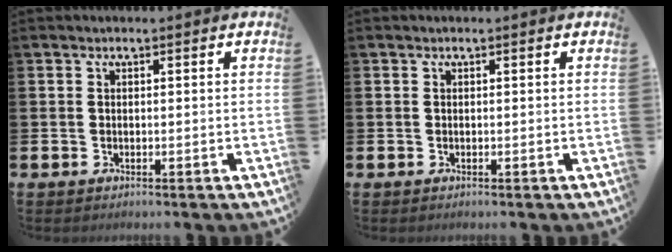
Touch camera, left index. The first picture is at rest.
{"total": 0.0}